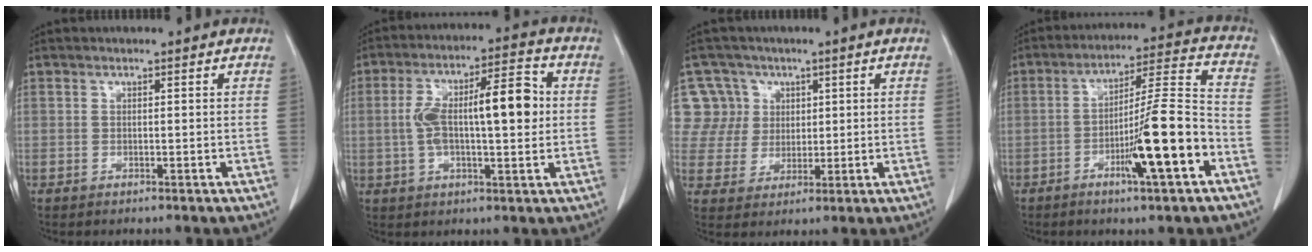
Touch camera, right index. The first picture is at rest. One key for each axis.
{"total": 12.9, "fx": 0.8, "fy": 3.6, "fz": 12.4, "tx": -0.216, "ty": 0.032, "tz": 0.014}
{"total": 7.3, "fx": 2.7, "fy": 6.8, "fz": -0.1, "tx": 0.011, "ty": 0.016, "tz": 0.059}
{"total": 13.2, "fx": -5.1, "fy": 0.2, "fz": 12.2, "tx": -0.199, "ty": 0.001, "tz": -0.083}